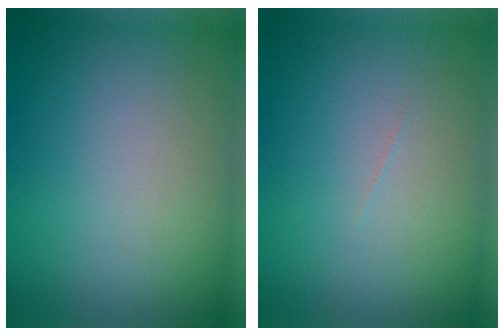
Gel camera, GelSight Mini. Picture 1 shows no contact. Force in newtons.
{"total": 0.0}